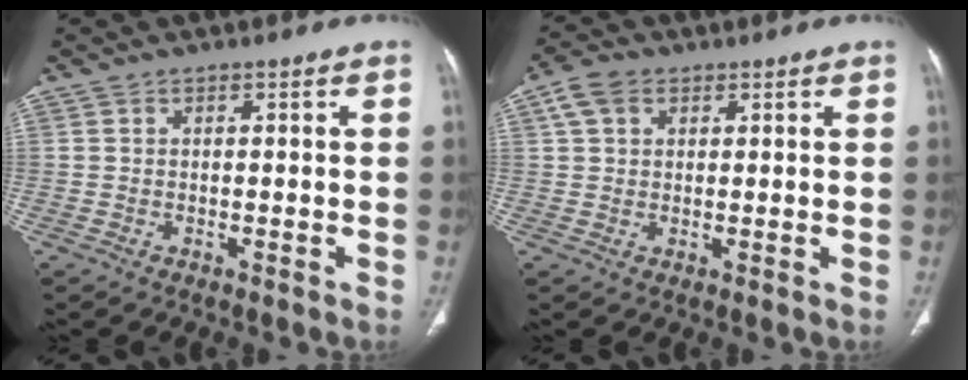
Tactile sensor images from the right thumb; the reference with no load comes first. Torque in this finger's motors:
{"motor_torque": [-0.01, 0.01, 0.29, -0.29, 0.01]}